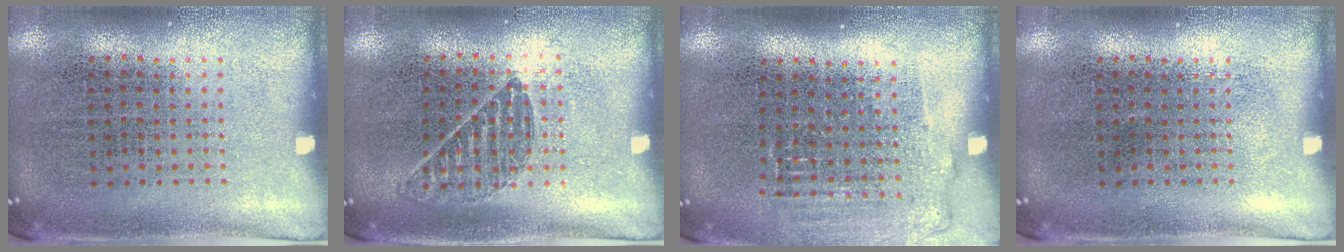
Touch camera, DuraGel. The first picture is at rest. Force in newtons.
{"total": 0.9, "press": 0.8, "slide": 0.3}
{"total": 1.1, "press": 1.1, "slide": 0.4}
{"total": 0.0}